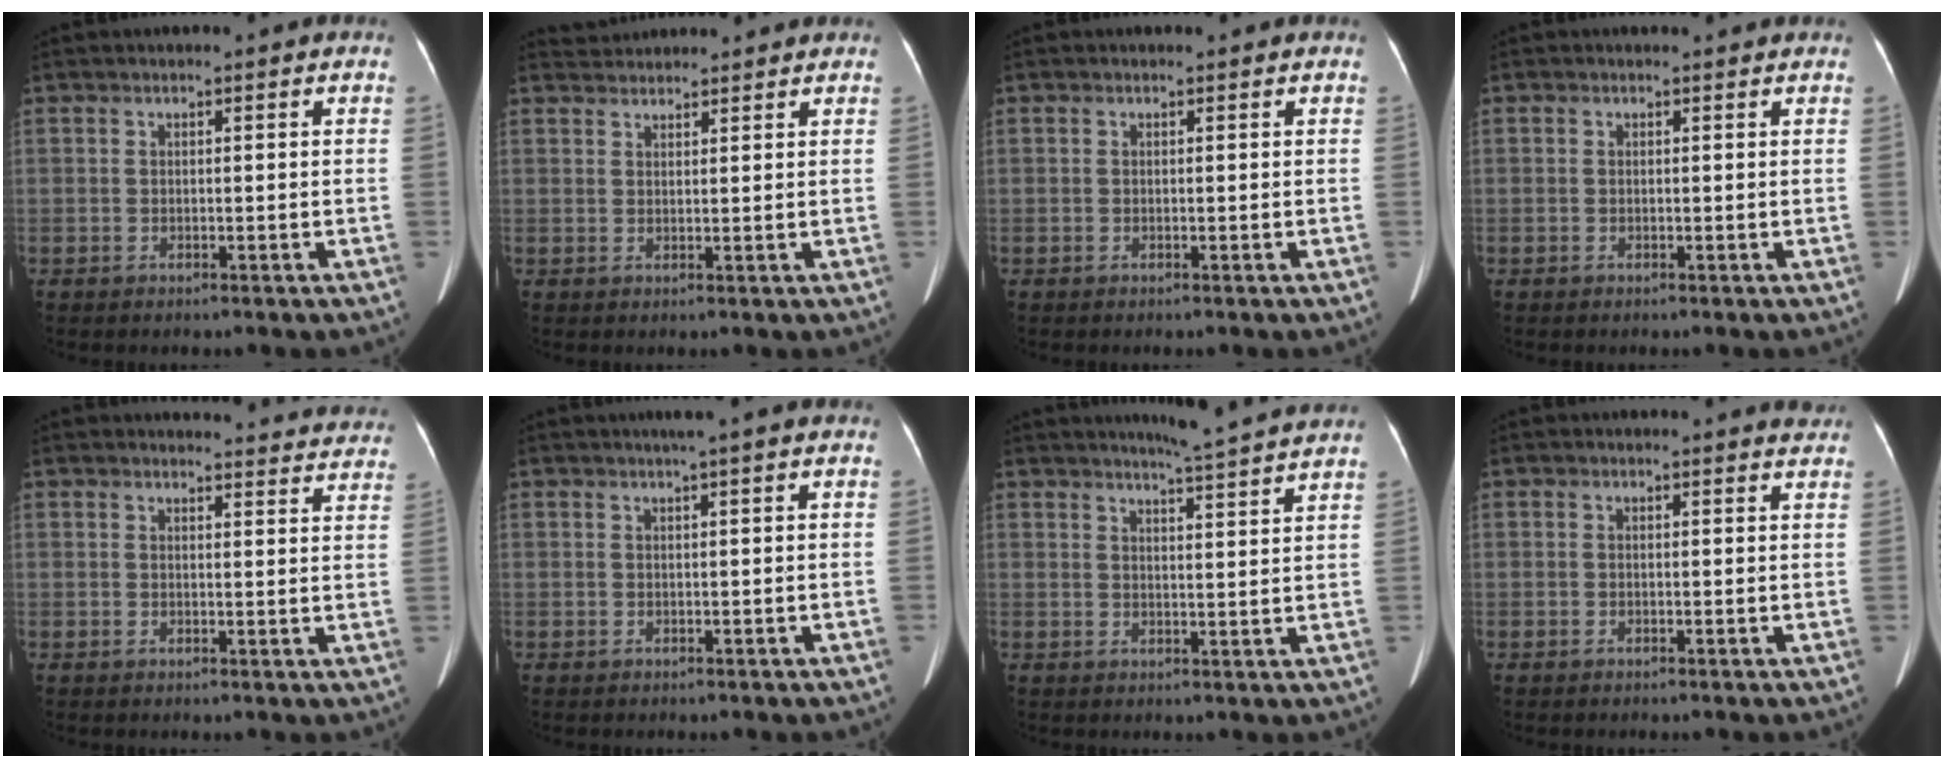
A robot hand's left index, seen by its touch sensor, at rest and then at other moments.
{"total": 4.5, "force": [4.4, 0.8, 0.3], "torque": [-0.008, 0.036, 0.072]}
{"total": 0.0}
{"total": 0.9, "force": [0.8, 0.5, 0.0], "torque": [-0.007, 0.012, 0.009]}
{"total": 17.0, "force": [16.5, 3.1, 2.7], "torque": [-0.005, -0.027, 0.168]}
{"total": 1.3, "force": [0.7, -0.3, 1.0], "torque": [-0.020, 0.006, 0.016]}
{"total": 8.4, "force": [7.8, -1.3, 3.0], "torque": [-0.051, 0.000, 0.095]}
{"total": 1.5, "force": [1.5, 0.1, 0.0], "torque": [-0.009, -0.011, 0.005]}